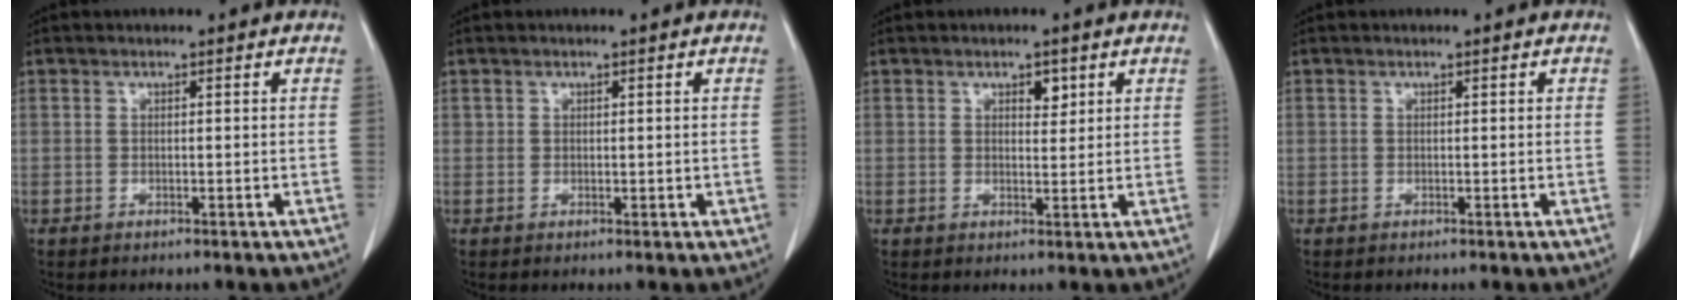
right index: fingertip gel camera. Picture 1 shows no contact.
{"total": 0.8, "force": [0.3, 0.7, 0.3], "torque": [-0.001, 0.003, 0.007]}
{"total": 2.2, "force": [1.2, 1.1, 1.5], "torque": [-0.019, -0.003, 0.018]}
{"total": 0.0}